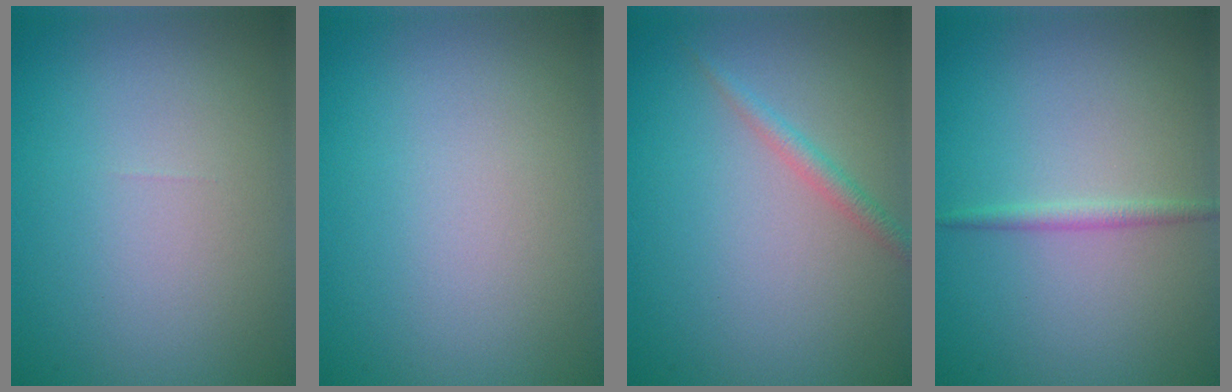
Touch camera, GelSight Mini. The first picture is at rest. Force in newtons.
{"total": 0.0}
{"total": 1.4, "press": 1.4, "slide": 0.1}
{"total": 1.1, "press": 1.1, "slide": 0.1}